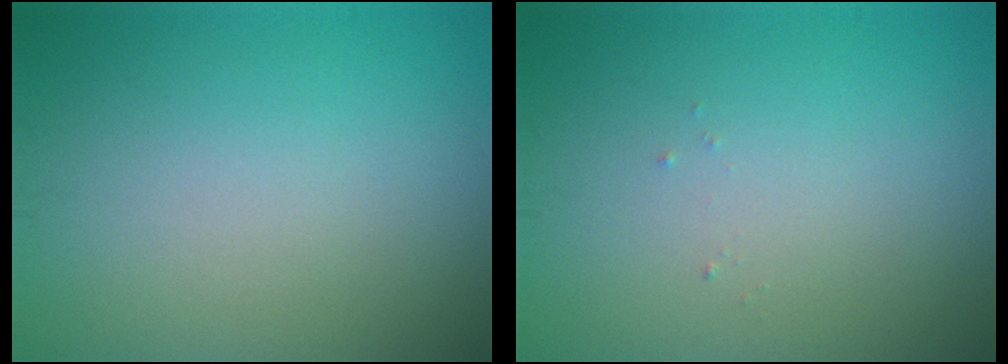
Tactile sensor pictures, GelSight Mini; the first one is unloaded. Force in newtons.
{"total": 0.0}